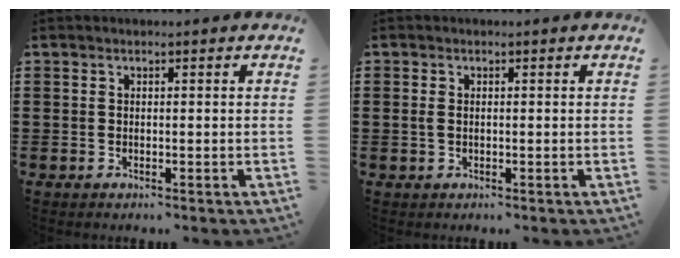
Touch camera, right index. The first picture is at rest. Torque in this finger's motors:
{"motor_torque": [-0.30, 0.80, -0.01, -0.01]}